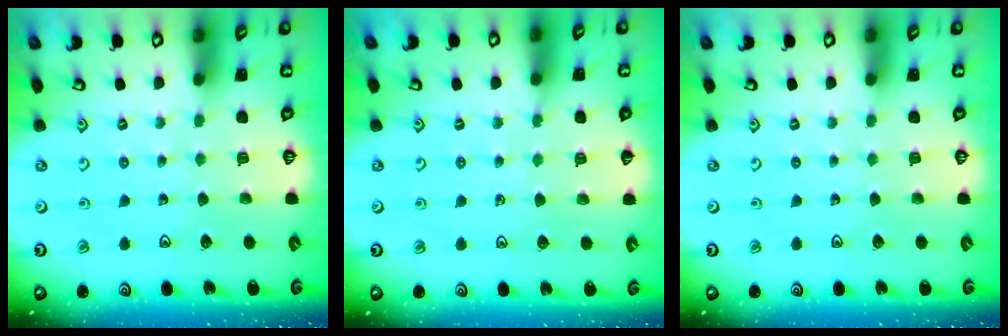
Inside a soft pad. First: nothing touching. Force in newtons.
{"total": 4.5, "press": 4.3, "slide": 1.3}
{"total": 0.0}